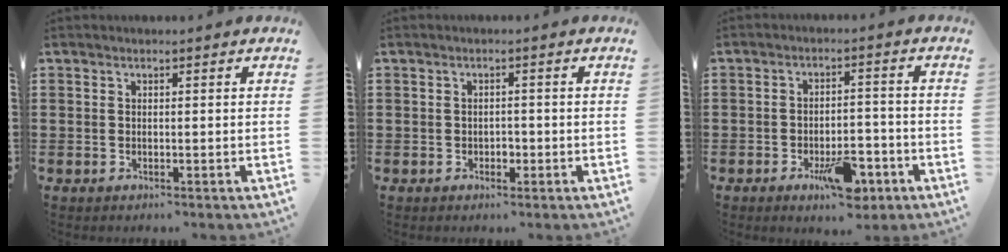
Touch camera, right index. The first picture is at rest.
{"total": 1.2, "force": [-0.5, 0.8, 0.7], "torque": [-0.017, 0.000, -0.010]}
{"total": 7.7, "force": [-4.0, 3.3, 5.7], "torque": [-0.080, 0.007, -0.062]}